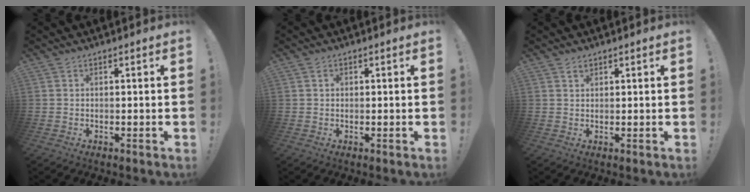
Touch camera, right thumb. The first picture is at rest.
{"total": 0.7, "force": [0.3, 0.6, 0.2], "torque": [0.005, 0.000, 0.004]}
{"total": 1.5, "force": [1.2, 0.8, 0.5], "torque": [0.005, -0.007, 0.019]}